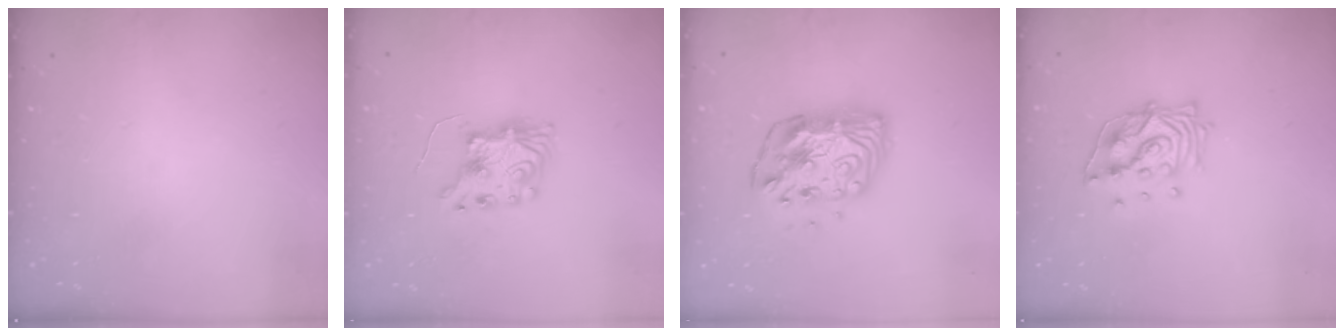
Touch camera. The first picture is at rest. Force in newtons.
{"total": 8.4, "press": 8.4, "slide": 0.2}
{"total": 12.2, "press": 12.1, "slide": 1.1}
{"total": 14.1, "press": 14.0, "slide": 1.8}